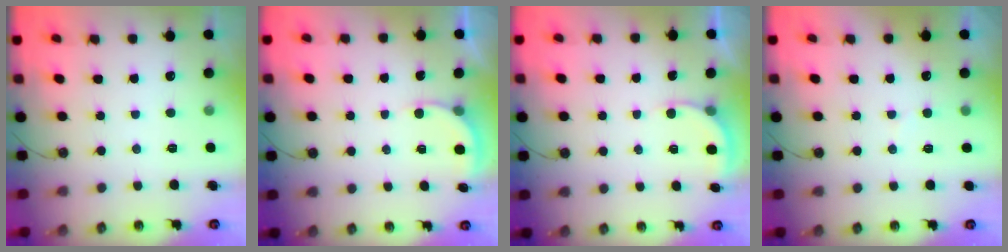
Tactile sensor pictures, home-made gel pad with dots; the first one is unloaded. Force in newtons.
{"total": 2.1, "press": 2.1, "slide": 0.2}
{"total": 2.1, "press": 2.1, "slide": 0.2}
{"total": 5.8, "press": 5.7, "slide": 0.6}